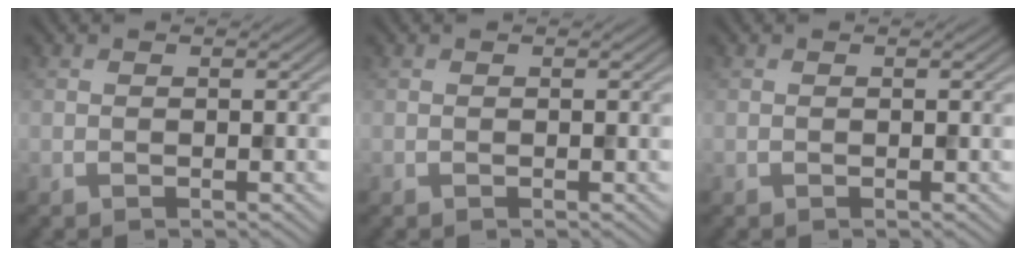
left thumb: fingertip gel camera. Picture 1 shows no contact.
{"total": 0.0}
{"total": 0.0}